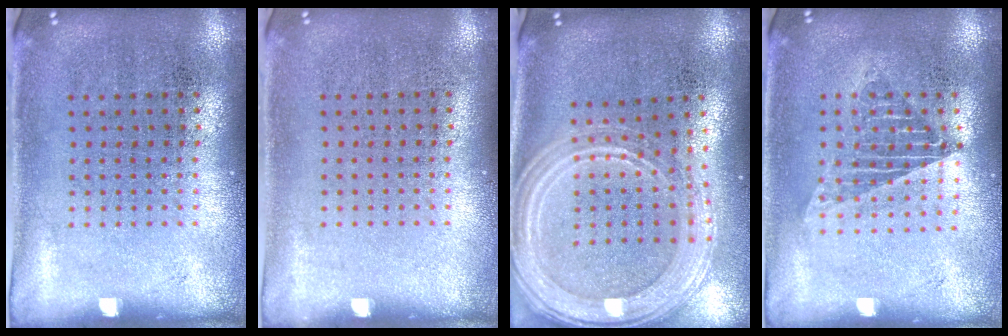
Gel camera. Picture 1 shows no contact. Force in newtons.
{"total": 0.0}
{"total": 2.3, "press": 2.1, "slide": 1.1}
{"total": 1.3, "press": 1.2, "slide": 0.6}